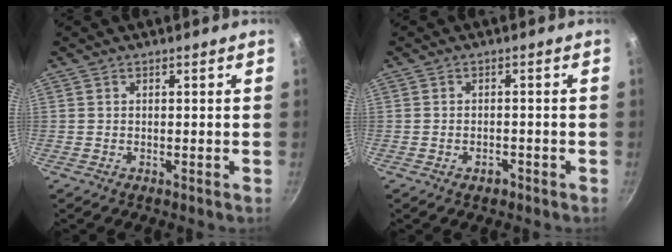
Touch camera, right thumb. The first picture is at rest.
{"total": 1.8, "force": [-1.2, 1.0, 0.8], "torque": [-0.009, 0.010, -0.013]}